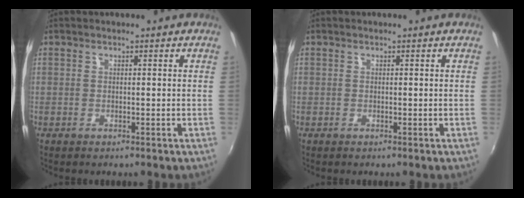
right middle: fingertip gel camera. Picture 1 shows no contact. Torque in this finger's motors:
{"motor_torque": [0.10, -0.13, 0.04, 0.02]}